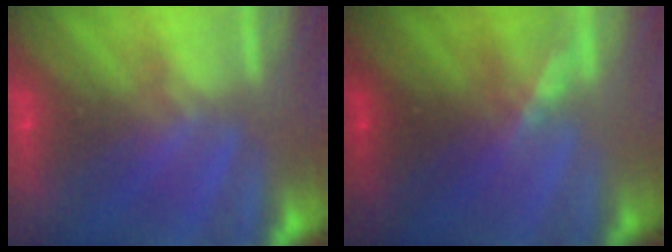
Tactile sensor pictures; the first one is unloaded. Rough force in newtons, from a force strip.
{"total": 1.3}